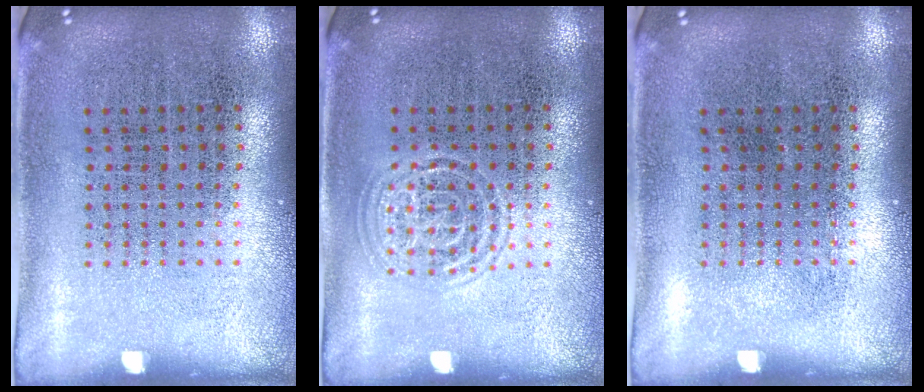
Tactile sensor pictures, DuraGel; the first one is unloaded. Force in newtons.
{"total": 1.3, "press": 1.3, "slide": 0.1}
{"total": 0.0}